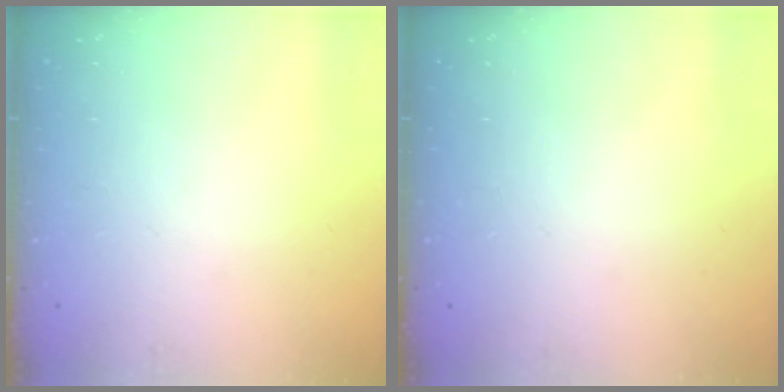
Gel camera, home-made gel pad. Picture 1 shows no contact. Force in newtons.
{"total": 0.0}